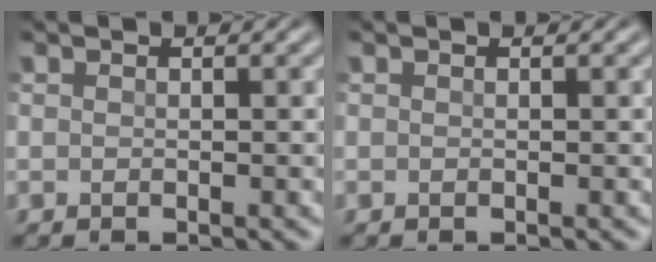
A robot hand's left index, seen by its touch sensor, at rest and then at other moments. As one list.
[{"total": 0.0}]